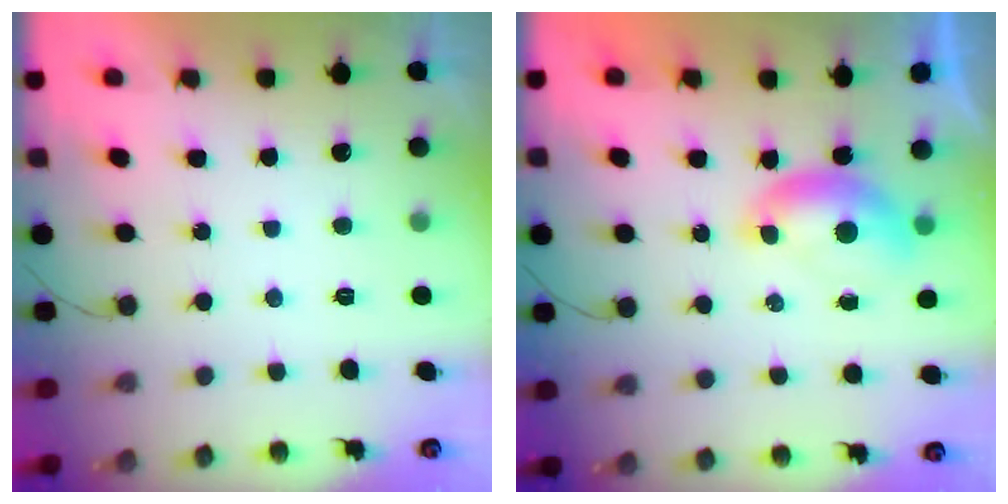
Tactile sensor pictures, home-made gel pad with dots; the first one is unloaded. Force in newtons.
{"total": 6.7, "press": 6.7, "slide": 0.9}